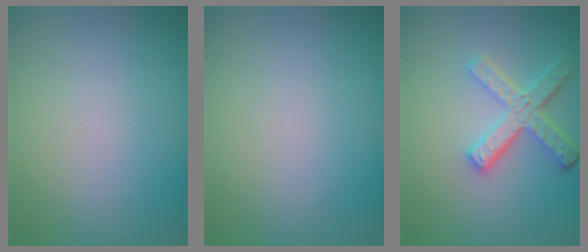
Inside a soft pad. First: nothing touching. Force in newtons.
{"total": 0.0}
{"total": 4.6, "press": 3.5, "slide": 3.1}